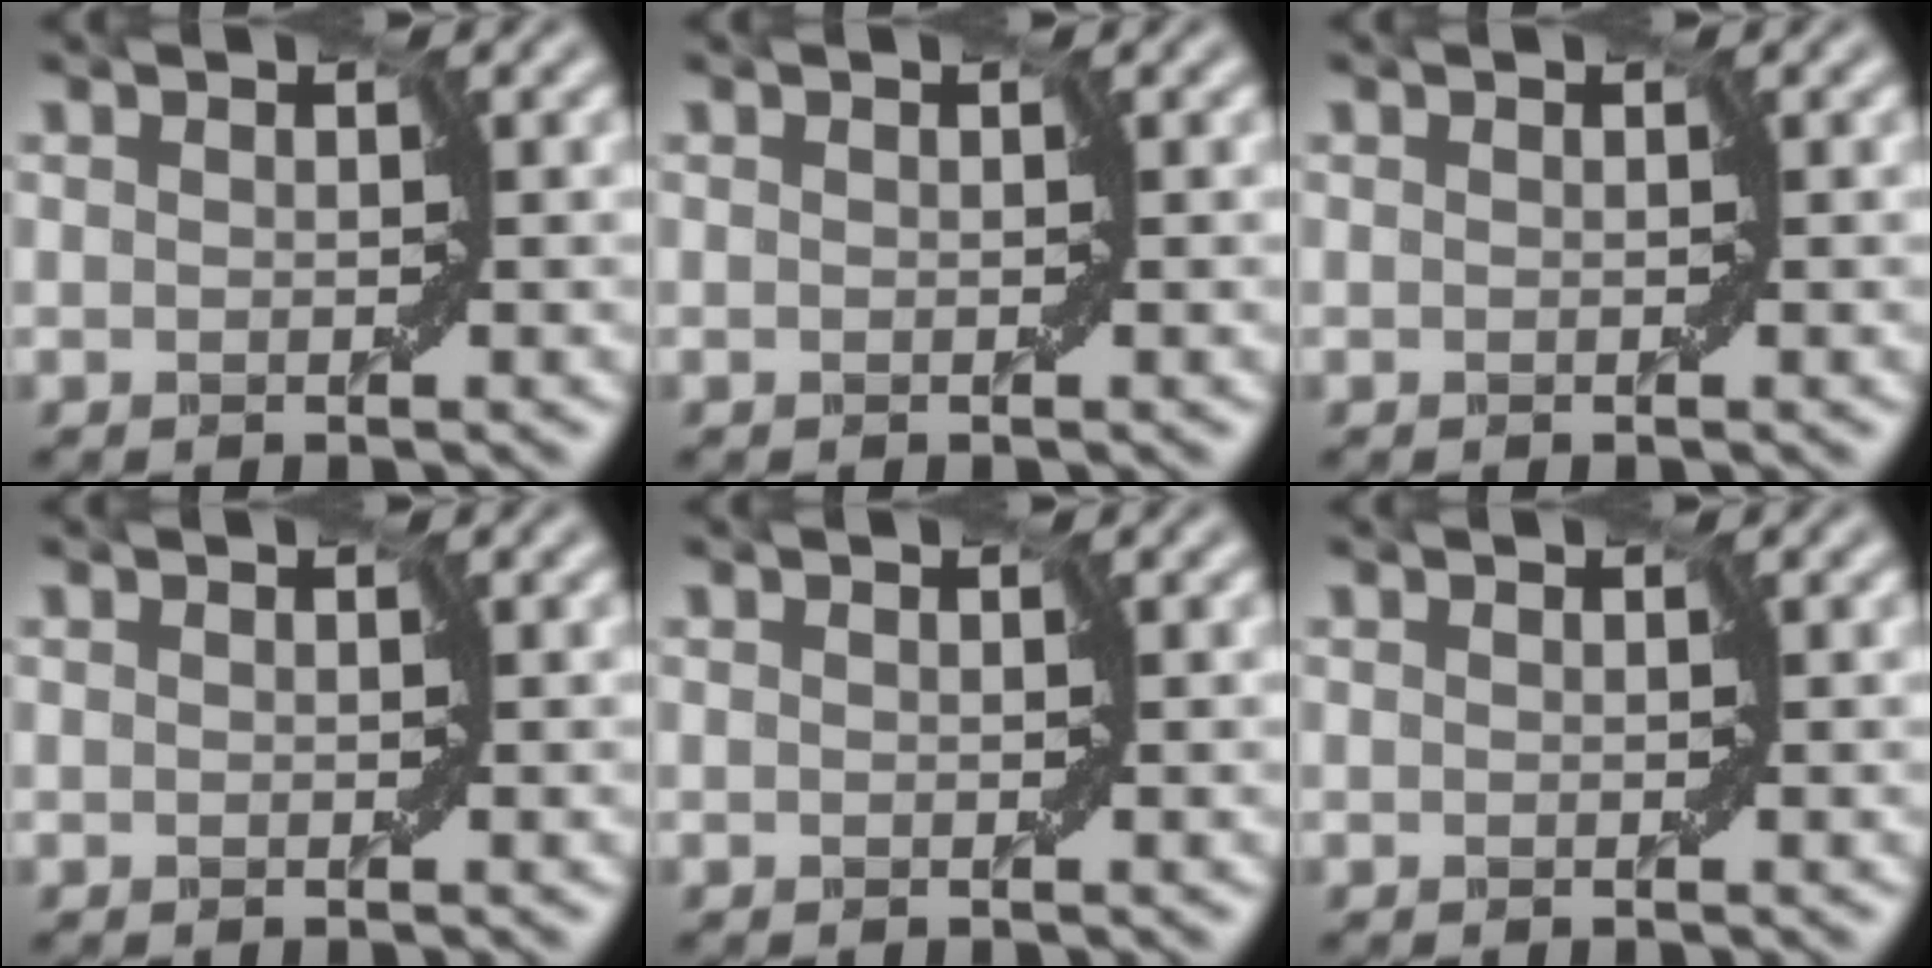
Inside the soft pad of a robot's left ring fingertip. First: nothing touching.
{"total": 0.0}
{"total": 0.0}
{"total": 0.0}
{"total": 0.0}
{"total": 0.0}